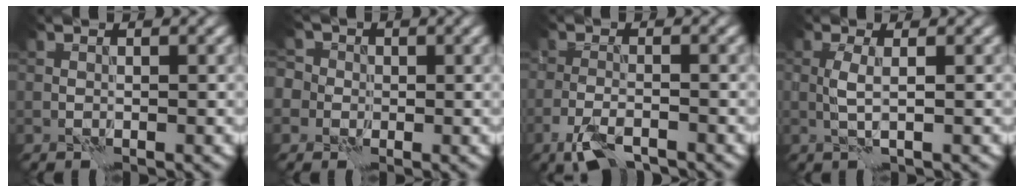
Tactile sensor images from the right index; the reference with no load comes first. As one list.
[{"total": 5.4, "force": [0.8, 5.1, 1.7], "torque": [-0.033, 0.041, -0.027]}, {"total": 3.8, "force": [-2.6, 1.2, 2.4], "torque": [-0.057, -0.007, -0.055]}, {"total": 1.6, "force": [0.3, 0.3, 1.5], "torque": [-0.036, 0.003, 0.006]}]